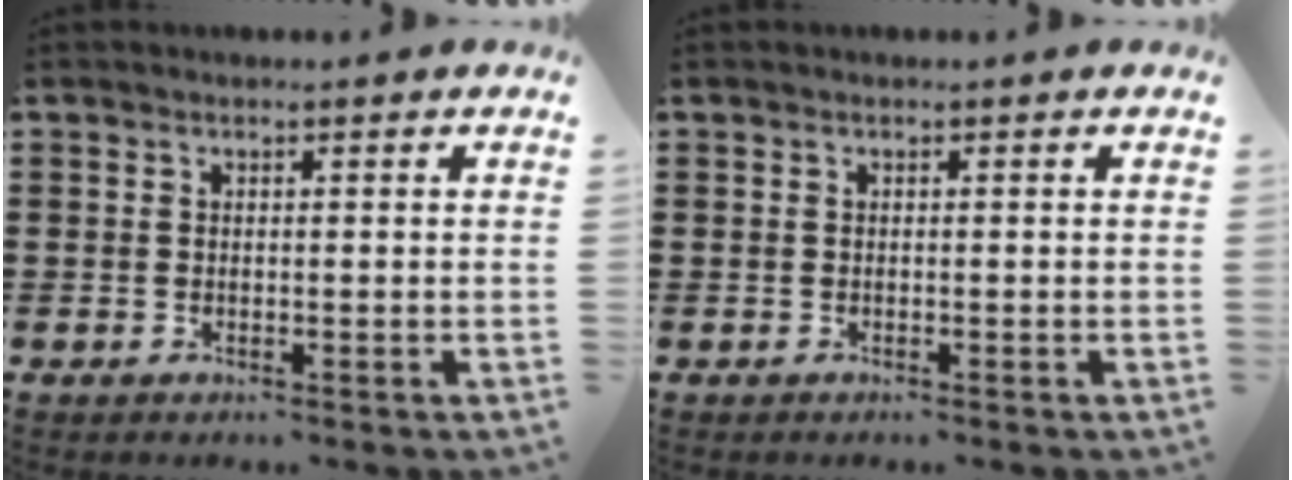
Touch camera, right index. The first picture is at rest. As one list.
[{"total": 0.0}]